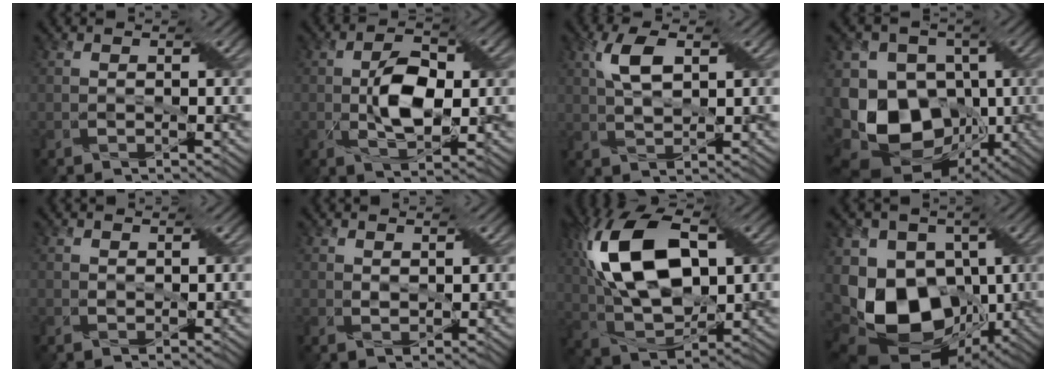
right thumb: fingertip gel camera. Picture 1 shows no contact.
{"total": 7.1, "force": [-0.1, 3.5, 6.1], "torque": [-0.119, -0.001, -0.004]}
{"total": 4.5, "force": [1.8, 2.0, 3.7], "torque": [-0.086, 0.007, 0.032]}
{"total": 15.1, "force": [-2.9, 11.6, 9.2], "torque": [-0.189, -0.010, -0.056]}
{"total": 0.9, "force": [0.8, 0.3, 0.1], "torque": [-0.008, -0.003, 0.017]}
{"total": 1.5, "force": [1.3, 0.6, 0.4], "torque": [-0.013, -0.004, 0.027]}
{"total": 16.3, "force": [3.9, 9.1, 13.0], "torque": [-0.279, 0.026, 0.065]}
{"total": 16.9, "force": [-3.3, 12.3, 11.1], "torque": [-0.210, -0.022, -0.055]}